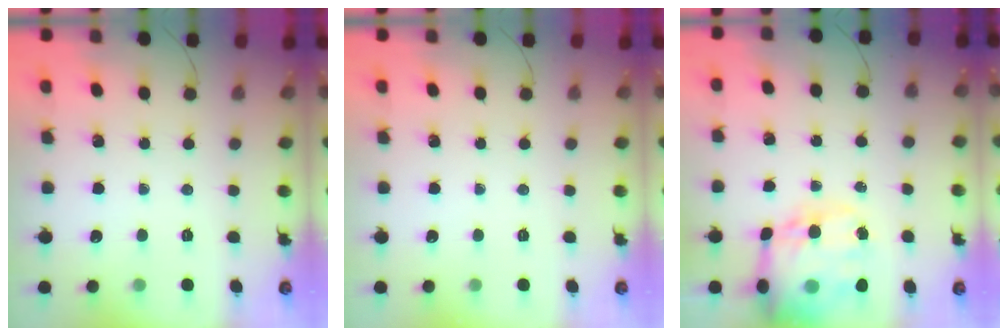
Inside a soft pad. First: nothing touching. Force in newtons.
{"total": 0.0}
{"total": 21.3, "press": 20.7, "slide": 5.1}